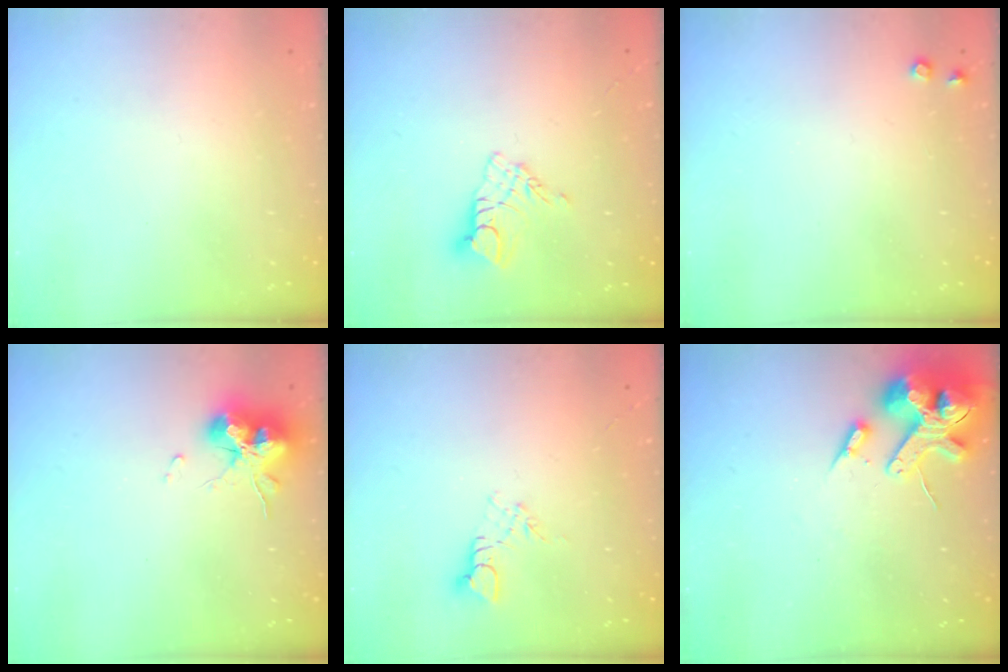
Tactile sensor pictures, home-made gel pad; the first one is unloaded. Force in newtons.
{"total": 7.7, "press": 7.7, "slide": 0.7}
{"total": 5.7, "press": 5.6, "slide": 0.6}
{"total": 15.1, "press": 15.0, "slide": 1.0}
{"total": 3.5, "press": 3.4, "slide": 0.5}
{"total": 14.6, "press": 14.4, "slide": 2.3}